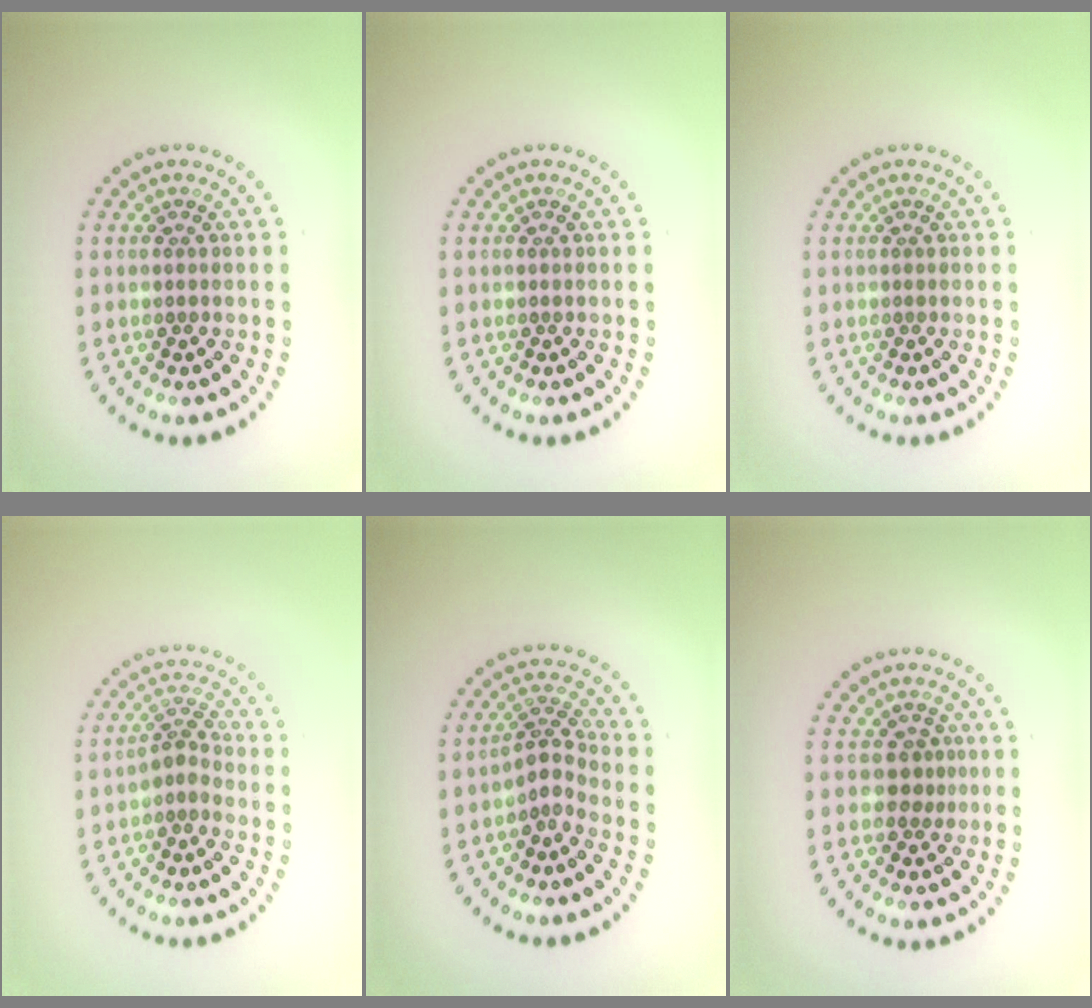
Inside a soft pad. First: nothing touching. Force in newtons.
{"total": 0.0}
{"total": 0.0}
{"total": 2.0, "press": 1.5, "slide": 1.3}
{"total": 2.3, "press": 1.6, "slide": 1.7}
{"total": 1.8, "press": 1.3, "slide": 1.2}